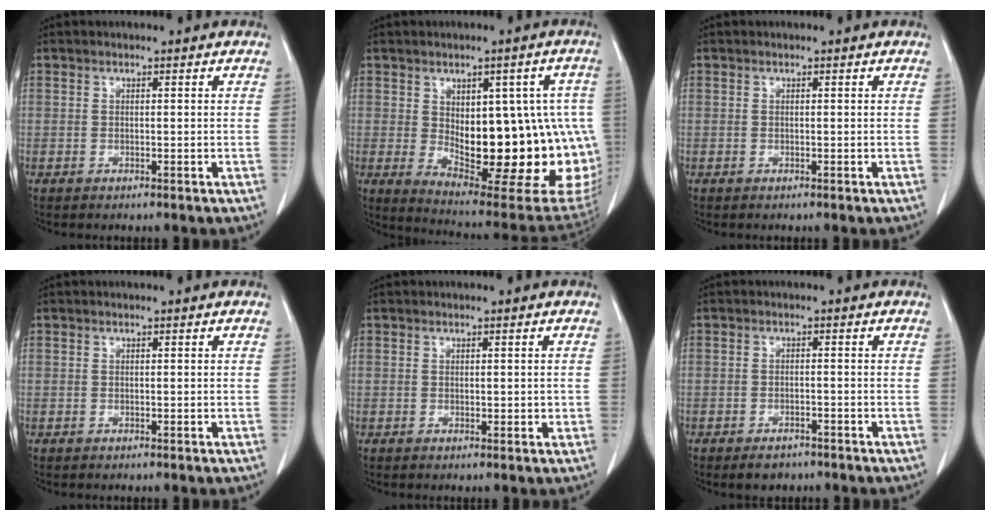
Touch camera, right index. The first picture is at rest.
{"total": 22.2, "force": [-1.7, 9.3, 20.1], "torque": [-0.196, 0.014, 0.011]}
{"total": 0.0}
{"total": 0.0}
{"total": 1.5, "force": [0.1, 1.0, 1.2], "torque": [-0.015, -0.001, 0.005]}
{"total": 2.8, "force": [-2.1, 1.4, 1.2], "torque": [-0.017, 0.001, -0.026]}